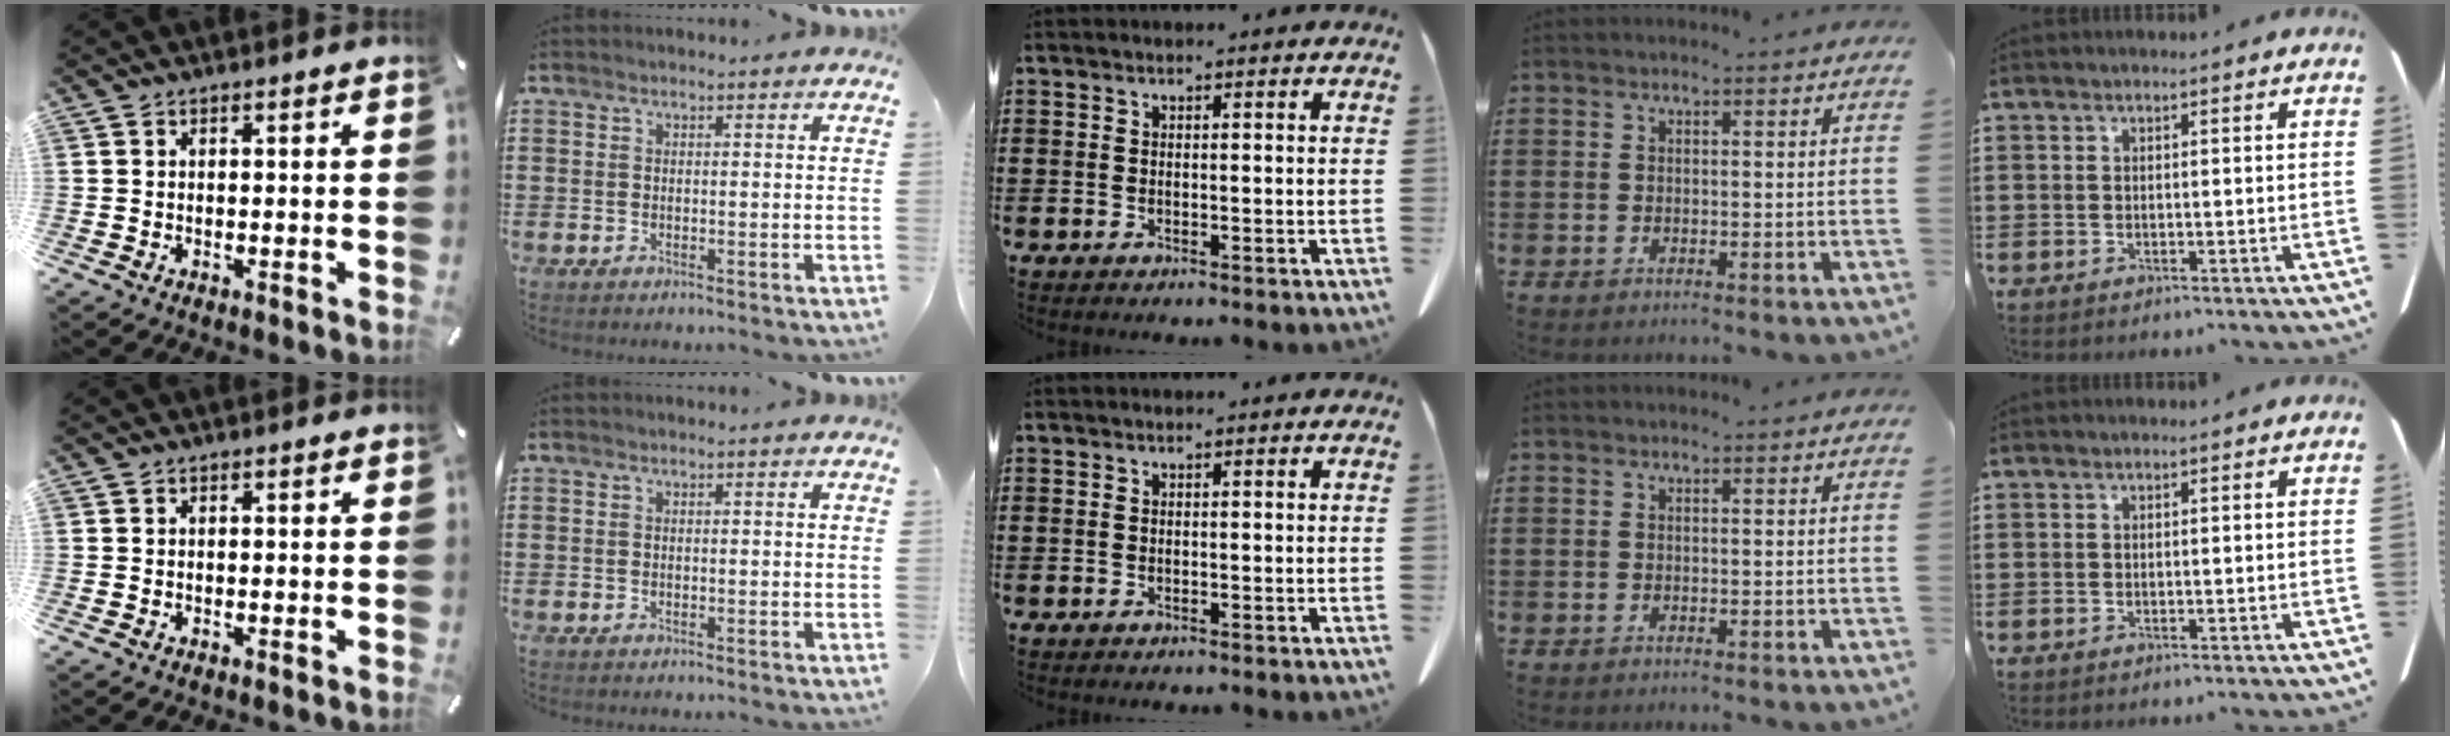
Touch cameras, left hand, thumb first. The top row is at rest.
{}